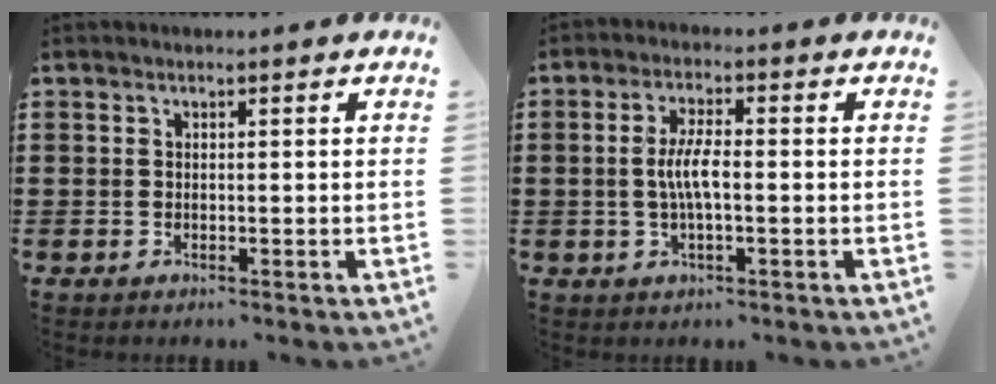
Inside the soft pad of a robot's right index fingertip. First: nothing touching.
{"total": 4.6, "force": [-0.5, 1.1, 4.4], "torque": [-0.093, -0.002, -0.015]}